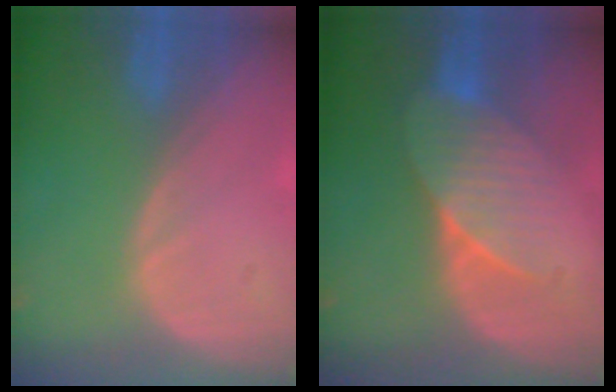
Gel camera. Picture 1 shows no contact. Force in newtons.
{"total": 7.4, "press": 6.9, "slide": 2.4}